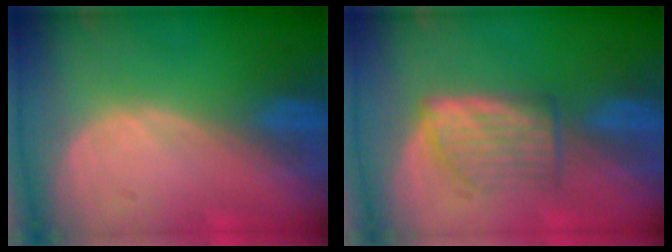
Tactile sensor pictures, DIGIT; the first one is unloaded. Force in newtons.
{"total": 5.2, "press": 5.0, "slide": 1.4}